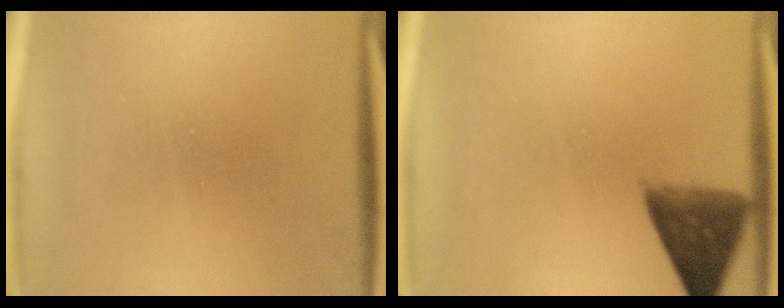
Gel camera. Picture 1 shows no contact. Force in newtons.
{"total": 8.0}